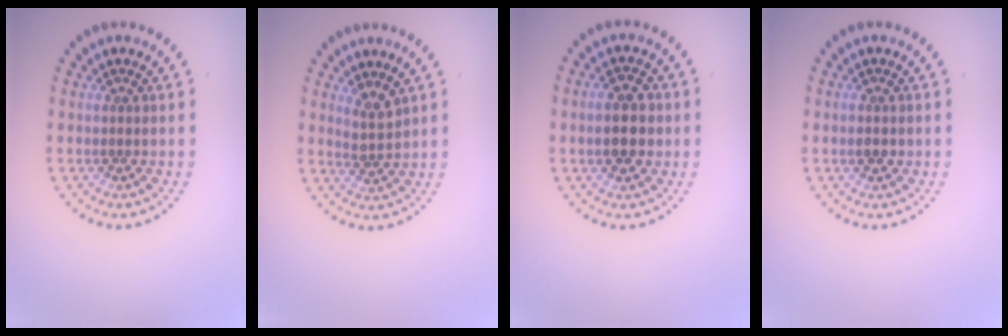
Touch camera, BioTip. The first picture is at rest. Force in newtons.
{"total": 1.9, "press": 1.5, "slide": 1.1}
{"total": 4.5, "press": 4.5, "slide": 0.2}
{"total": 1.4, "press": 1.4, "slide": 0.2}